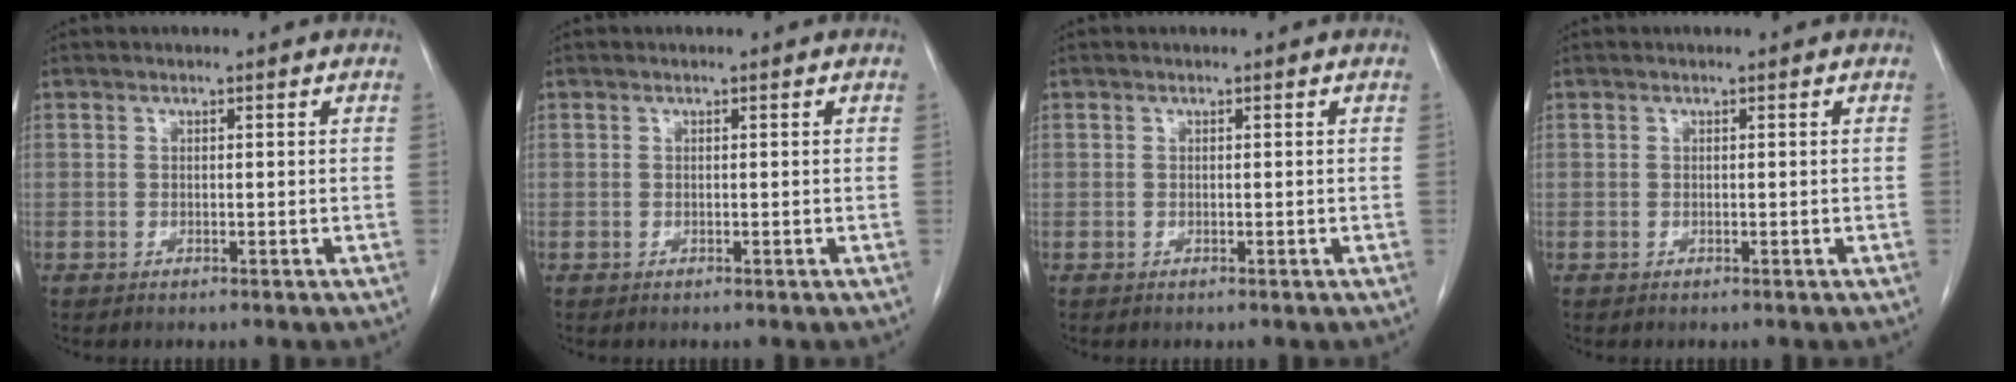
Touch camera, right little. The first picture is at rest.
{"total": 0.0}
{"total": 0.0}
{"total": 0.0}